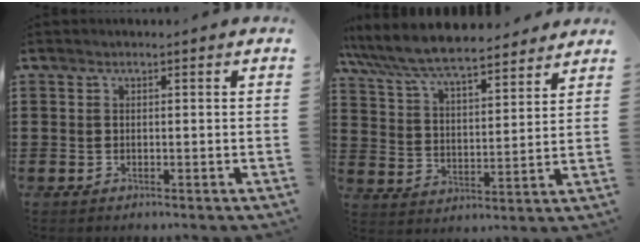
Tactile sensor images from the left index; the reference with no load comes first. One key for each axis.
{"total": 7.5, "fx": 6.9, "fy": 0.9, "fz": 2.6, "tx": -0.082, "ty": -0.040, "tz": 0.119}